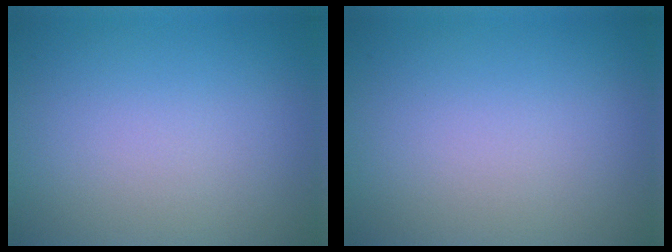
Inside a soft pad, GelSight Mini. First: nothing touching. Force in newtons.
{"total": 0.0}